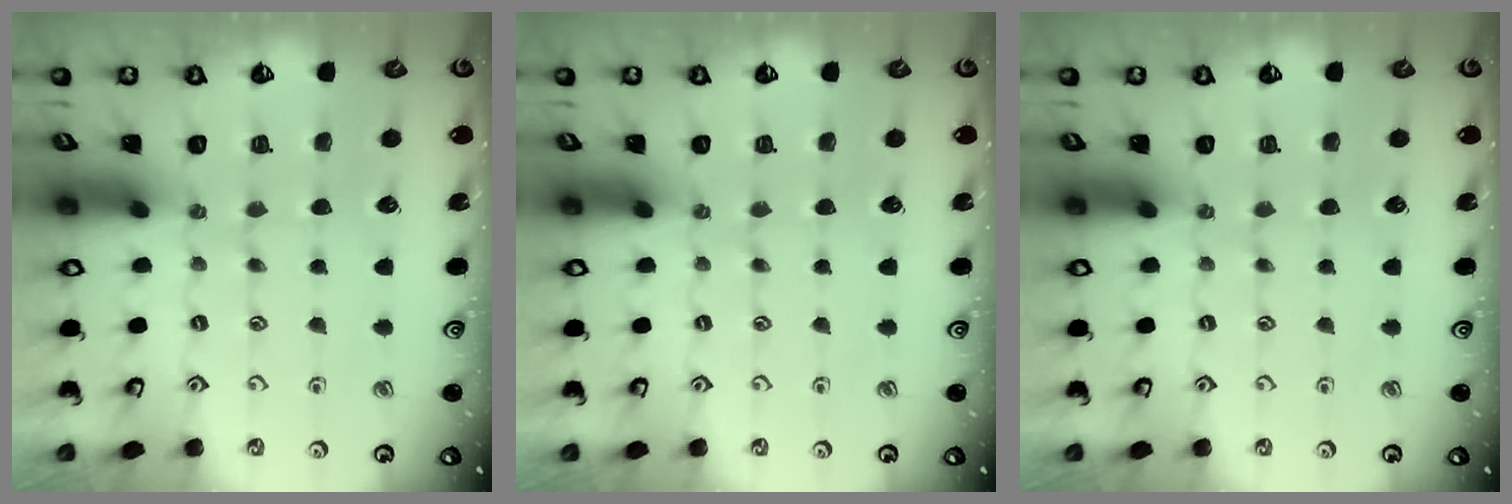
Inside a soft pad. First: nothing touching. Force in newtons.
{"total": 0.0}
{"total": 0.0}